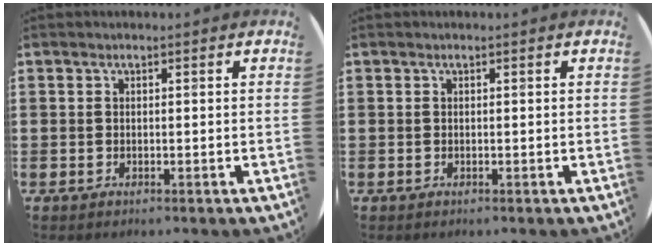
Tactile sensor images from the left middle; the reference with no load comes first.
{"total": 0.0}